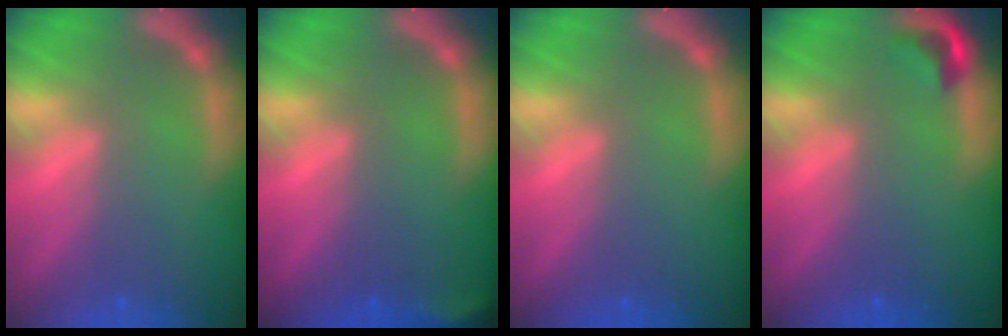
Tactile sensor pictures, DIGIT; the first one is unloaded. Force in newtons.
{"total": 2.4}
{"total": 0.0}
{"total": 1.9}